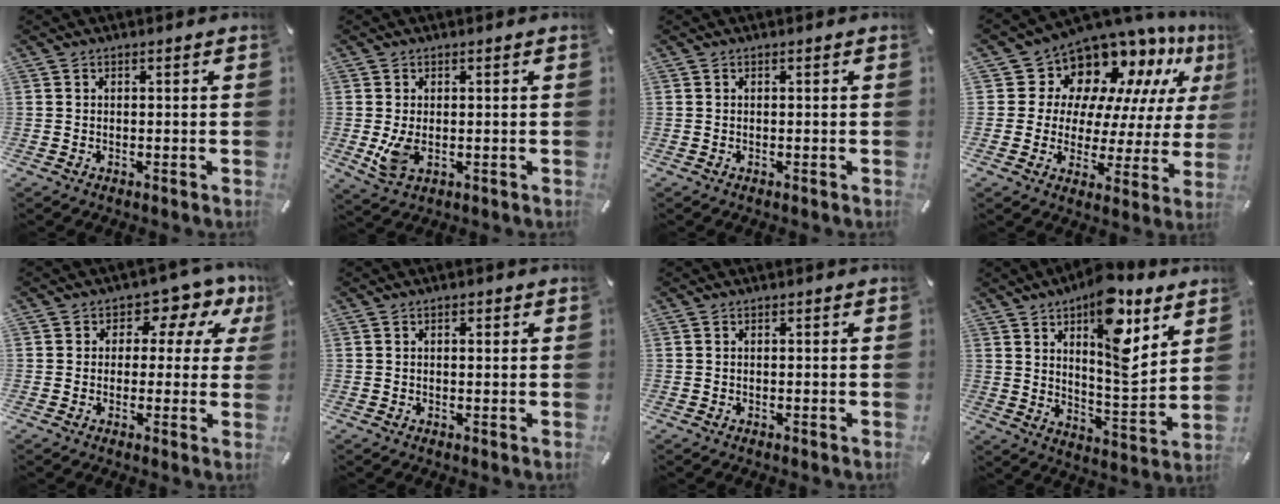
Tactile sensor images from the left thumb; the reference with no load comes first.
{"total": 5.5, "force": [-0.3, 3.1, 4.5], "torque": [-0.096, -0.005, -0.008]}
{"total": 0.0}
{"total": 11.8, "force": [9.1, 7.2, 2.3], "torque": [-0.044, -0.103, 0.156]}
{"total": 7.7, "force": [2.6, 5.5, 4.6], "torque": [-0.054, -0.015, 0.039]}
{"total": 1.0, "force": [0.3, 0.5, 0.8], "torque": [-0.017, 0.005, 0.004]}
{"total": 0.0}
{"total": 15.3, "force": [8.9, 5.8, 11.0], "torque": [-0.165, -0.050, 0.148]}